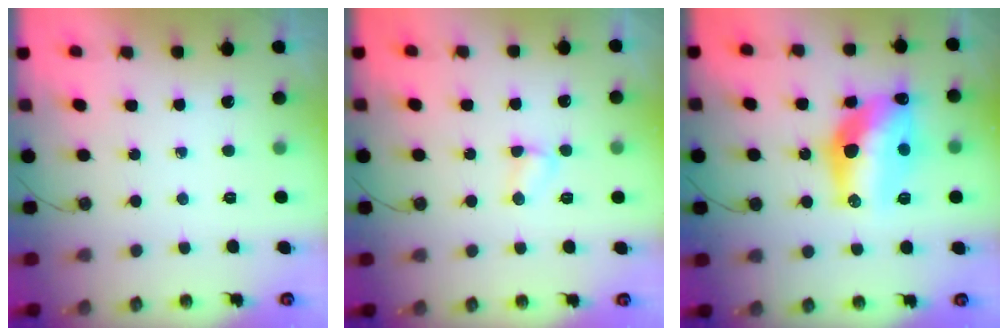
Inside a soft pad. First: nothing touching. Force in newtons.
{"total": 2.9, "press": 2.9, "slide": 0.3}
{"total": 17.3, "press": 16.7, "slide": 4.5}